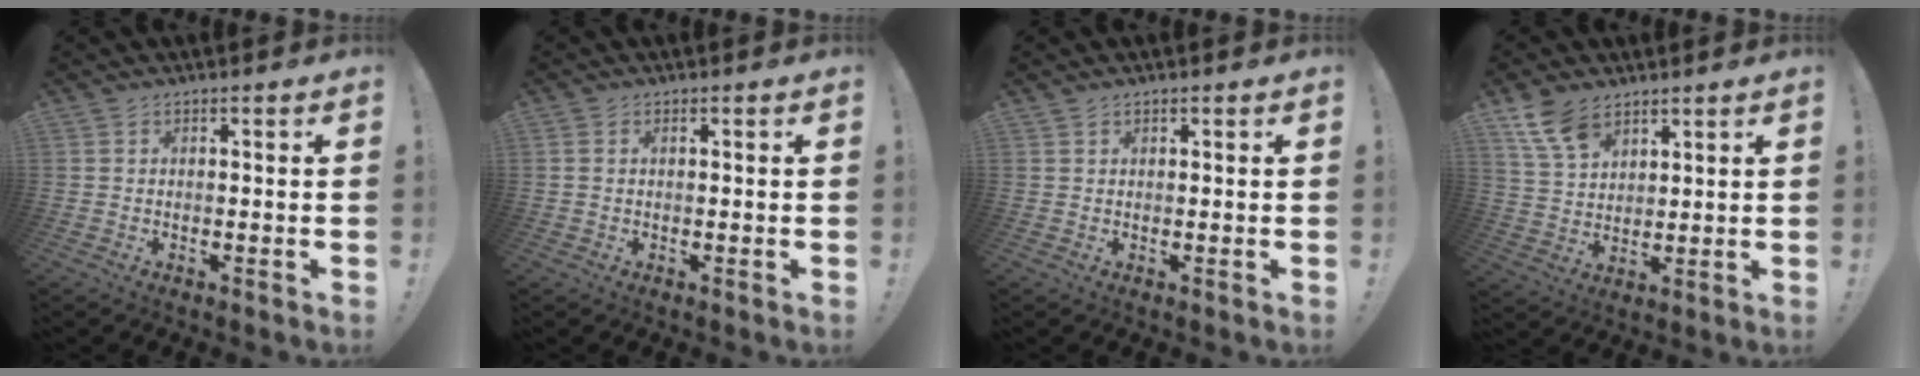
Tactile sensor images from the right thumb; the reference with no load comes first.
{"total": 0.9, "force": [0.5, 0.5, 0.6], "torque": [-0.018, 0.003, 0.011]}
{"total": 0.8, "force": [0.7, 0.3, 0.1], "torque": [0.006, -0.004, 0.012]}
{"total": 10.0, "force": [6.6, 5.6, 4.9], "torque": [-0.094, -0.029, 0.130]}